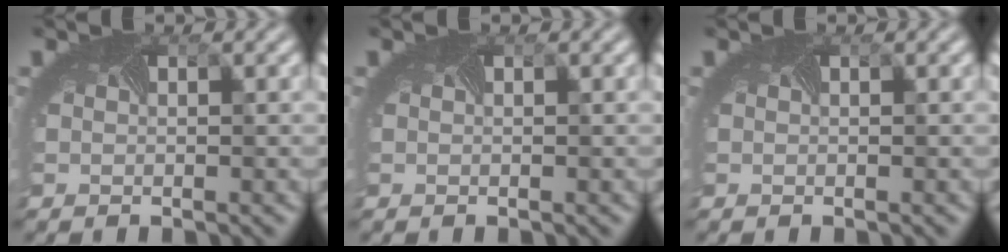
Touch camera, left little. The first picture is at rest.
{"total": 0.0}
{"total": 0.0}